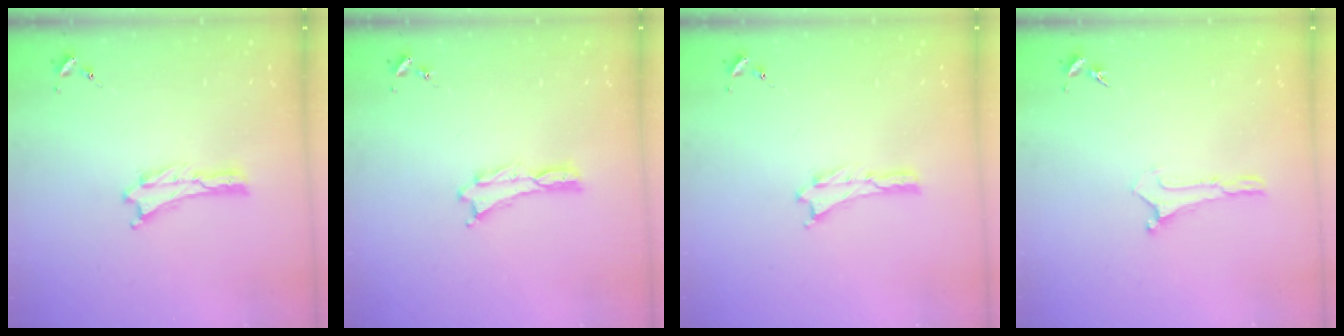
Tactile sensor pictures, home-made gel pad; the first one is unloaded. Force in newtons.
{"total": 0.0}
{"total": 0.0}
{"total": 0.0}